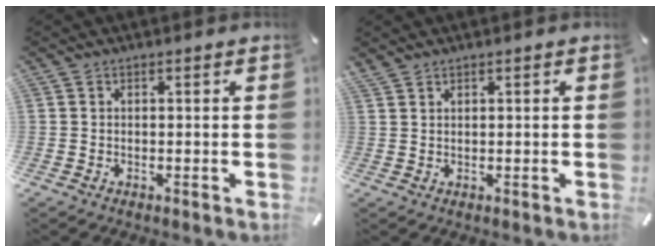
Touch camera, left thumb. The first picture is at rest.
{"total": 1.1, "force": [1.0, 0.1, 0.4], "torque": [-0.009, -0.001, 0.018]}